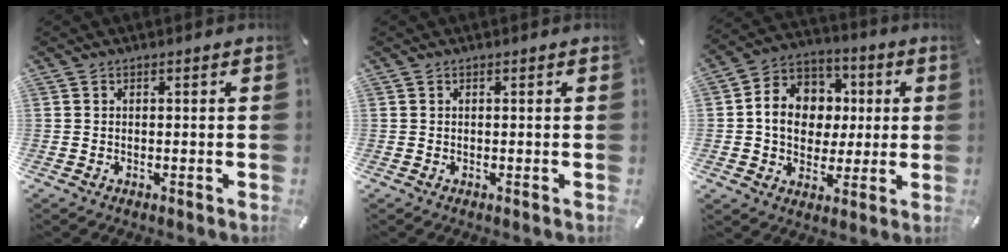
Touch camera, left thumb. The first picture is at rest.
{"total": 0.0}
{"total": 12.1, "force": [0.1, 10.8, 5.3], "torque": [-0.100, 0.013, 0.005]}